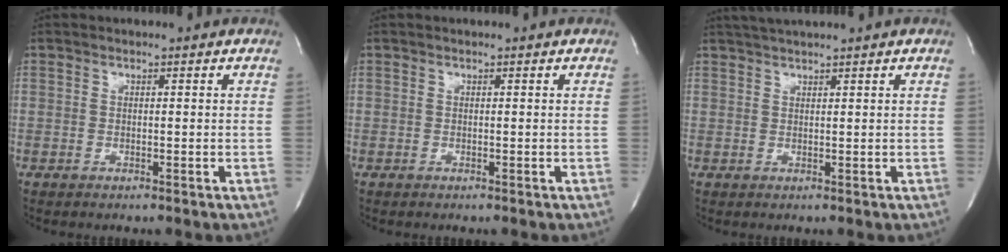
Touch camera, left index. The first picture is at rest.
{"total": 0.0}
{"total": 3.6, "force": [3.1, -0.7, 1.6], "torque": [-0.024, 0.021, 0.059]}